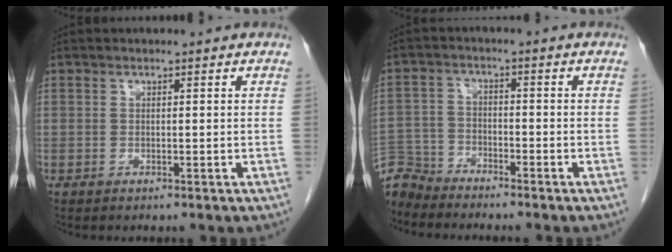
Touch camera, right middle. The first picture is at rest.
{"total": 6.0, "force": [-5.9, 0.9, -0.4], "torque": [0.011, -0.004, -0.117]}